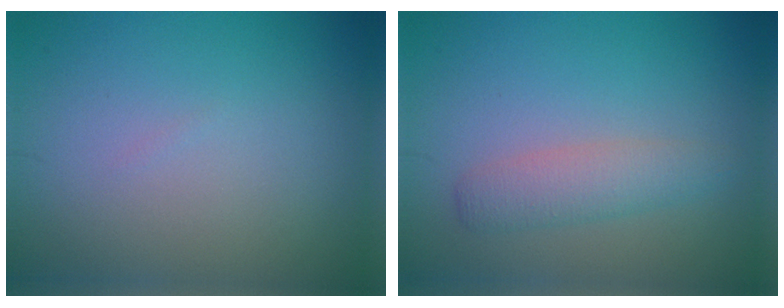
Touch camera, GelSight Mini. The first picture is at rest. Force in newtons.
{"total": 2.6, "press": 2.6, "slide": 0.0}